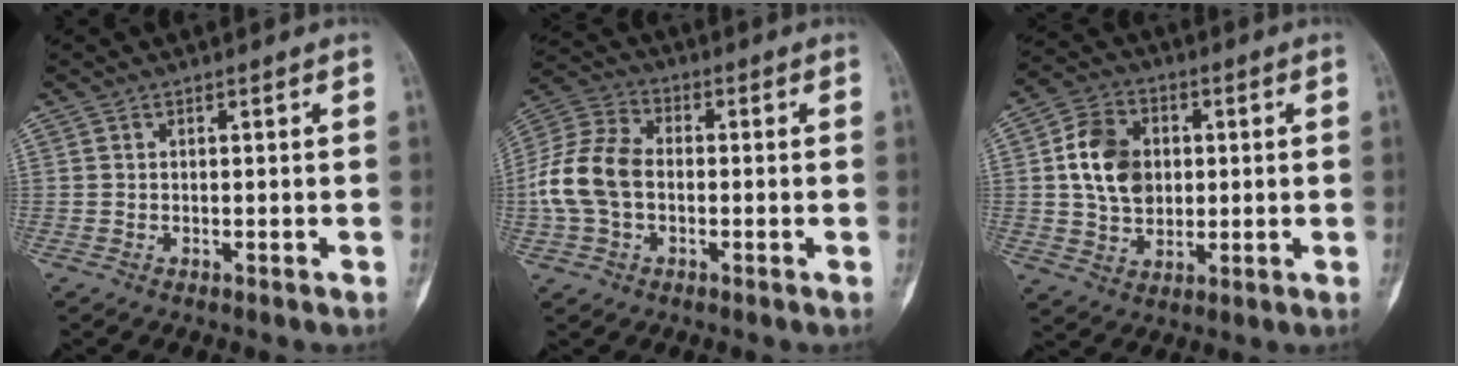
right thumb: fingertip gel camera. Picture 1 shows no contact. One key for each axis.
{"total": 11.9, "fx": -1.2, "fy": 8.3, "fz": 8.4, "tx": -0.174, "ty": 0.031, "tz": -0.032}
{"total": 11.6, "fx": 1.3, "fy": 9.0, "fz": 7.2, "tx": -0.104, "ty": 0.004, "tz": 0.022}